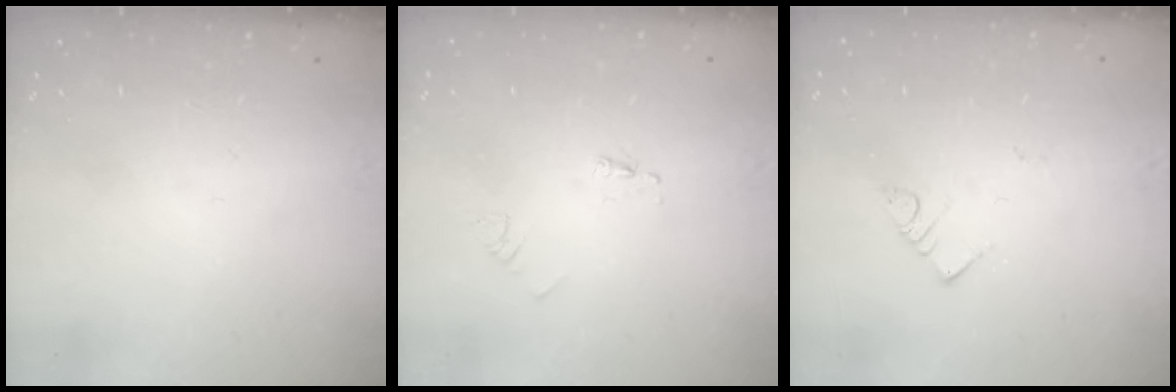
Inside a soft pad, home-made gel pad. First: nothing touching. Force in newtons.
{"total": 2.1, "press": 2.1, "slide": 0.1}
{"total": 3.0, "press": 3.0, "slide": 0.2}